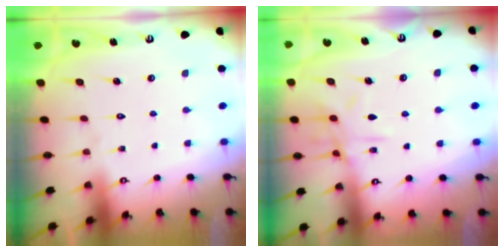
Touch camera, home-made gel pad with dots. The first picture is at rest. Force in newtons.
{"total": 9.5, "press": 9.5, "slide": 0.7}